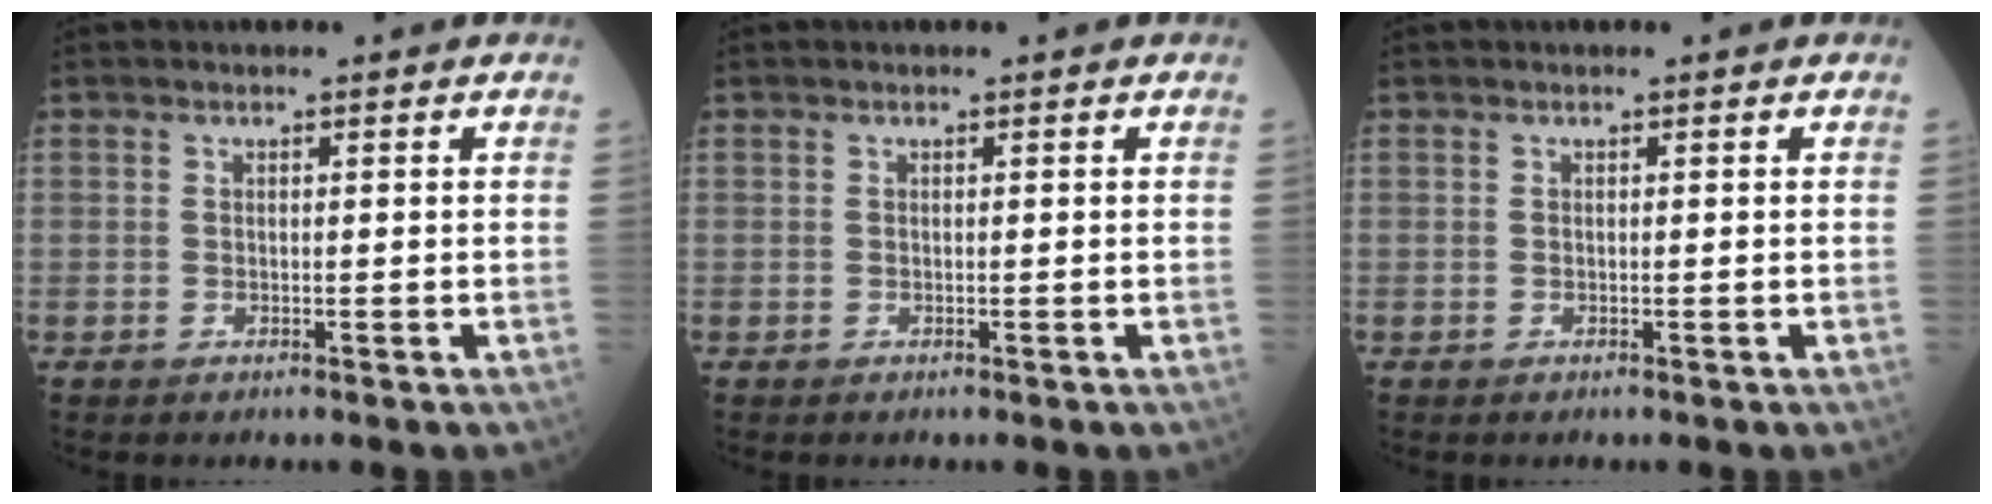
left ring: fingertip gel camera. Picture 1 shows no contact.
{"total": 0.0}
{"total": 0.0}